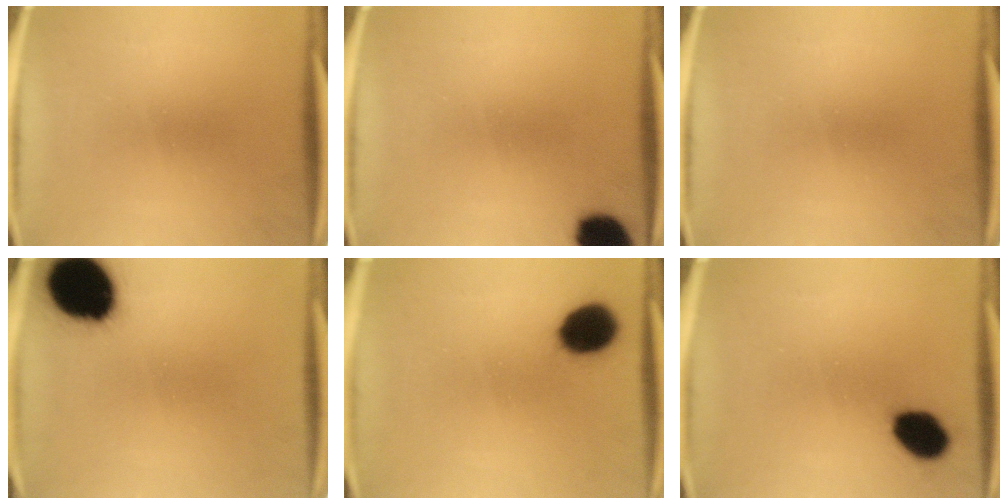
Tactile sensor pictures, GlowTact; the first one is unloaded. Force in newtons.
{"total": 9.6}
{"total": 0.0}
{"total": 19.8}
{"total": 10.7}
{"total": 8.7}